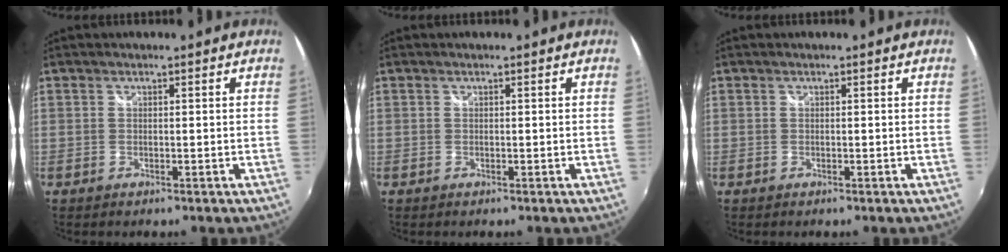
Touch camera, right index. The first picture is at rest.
{"total": 0.0}
{"total": 0.0}